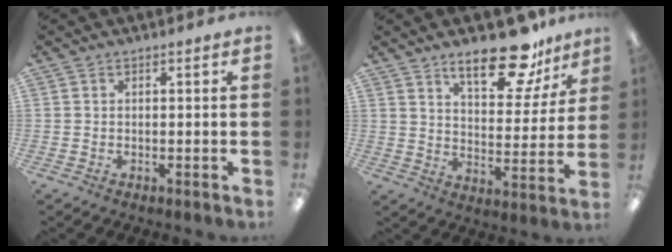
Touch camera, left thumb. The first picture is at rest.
{"total": 16.8, "force": [12.1, 6.5, 9.7], "torque": [-0.134, -0.070, 0.202]}